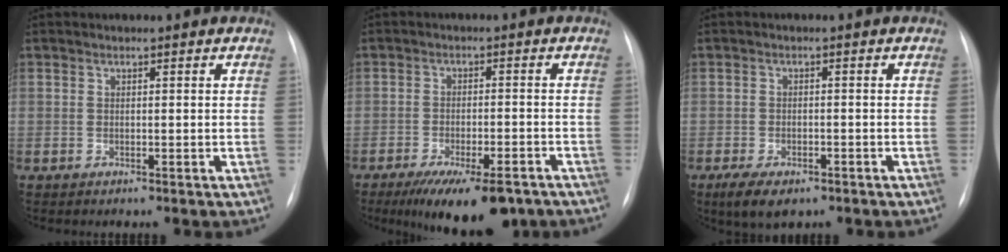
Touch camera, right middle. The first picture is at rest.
{"total": 12.3, "force": [-9.0, 3.7, 7.6], "torque": [-0.102, -0.011, -0.134]}
{"total": 5.7, "force": [-3.8, 2.5, 3.5], "torque": [-0.065, -0.010, -0.056]}